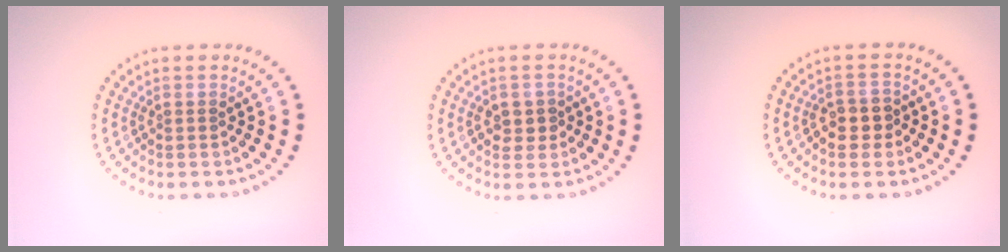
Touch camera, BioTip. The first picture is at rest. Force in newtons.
{"total": 1.7, "press": 1.6, "slide": 0.2}
{"total": 2.5, "press": 2.4, "slide": 0.6}